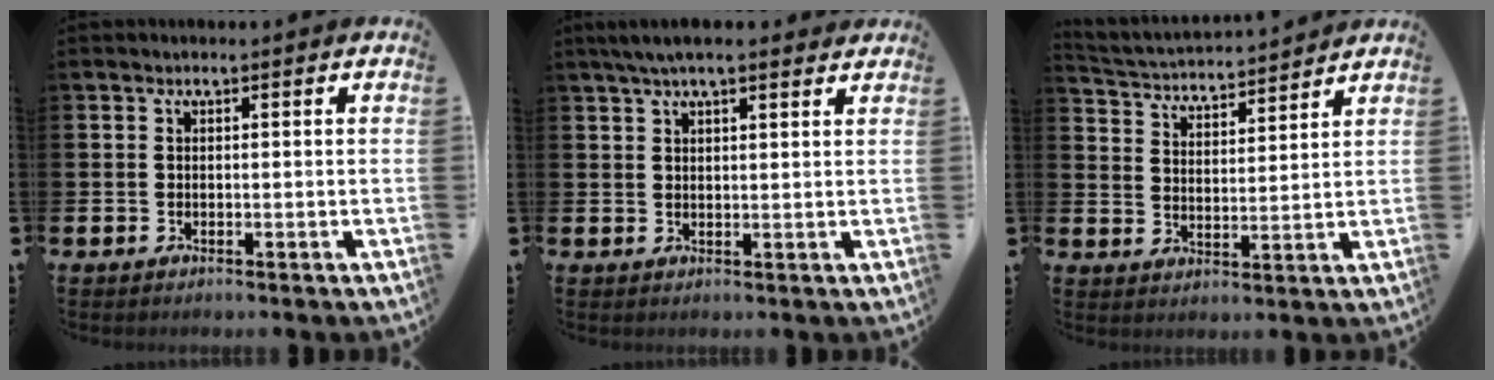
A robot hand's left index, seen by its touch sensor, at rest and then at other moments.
{"total": 4.4, "force": [3.6, 1.0, 2.3], "torque": [-0.048, -0.004, 0.064]}
{"total": 3.9, "force": [3.9, 0.6, 0.1], "torque": [-0.025, -0.032, 0.065]}